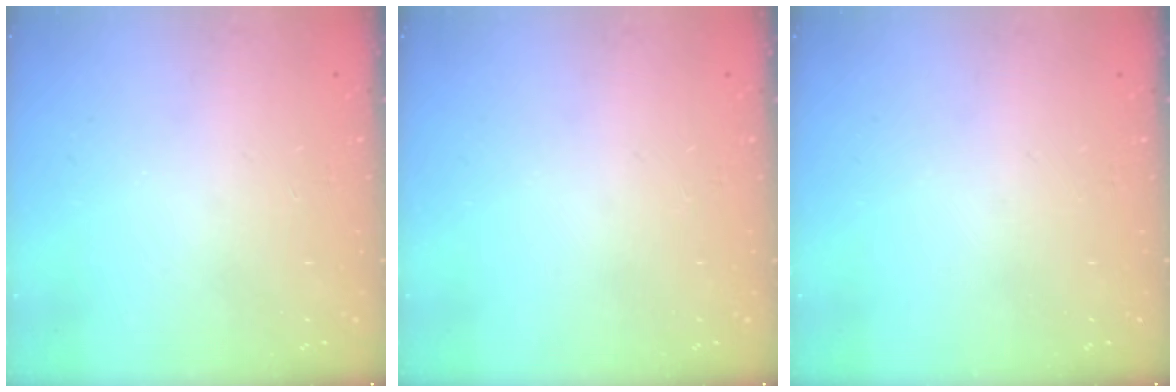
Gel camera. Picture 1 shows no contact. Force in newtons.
{"total": 0.0}
{"total": 0.0}